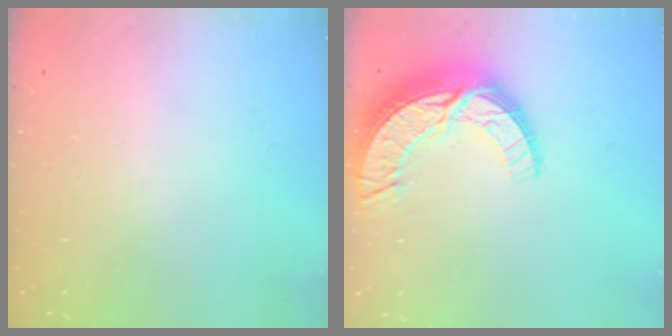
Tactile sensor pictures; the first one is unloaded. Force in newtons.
{"total": 15.2, "press": 15.2, "slide": 1.0}